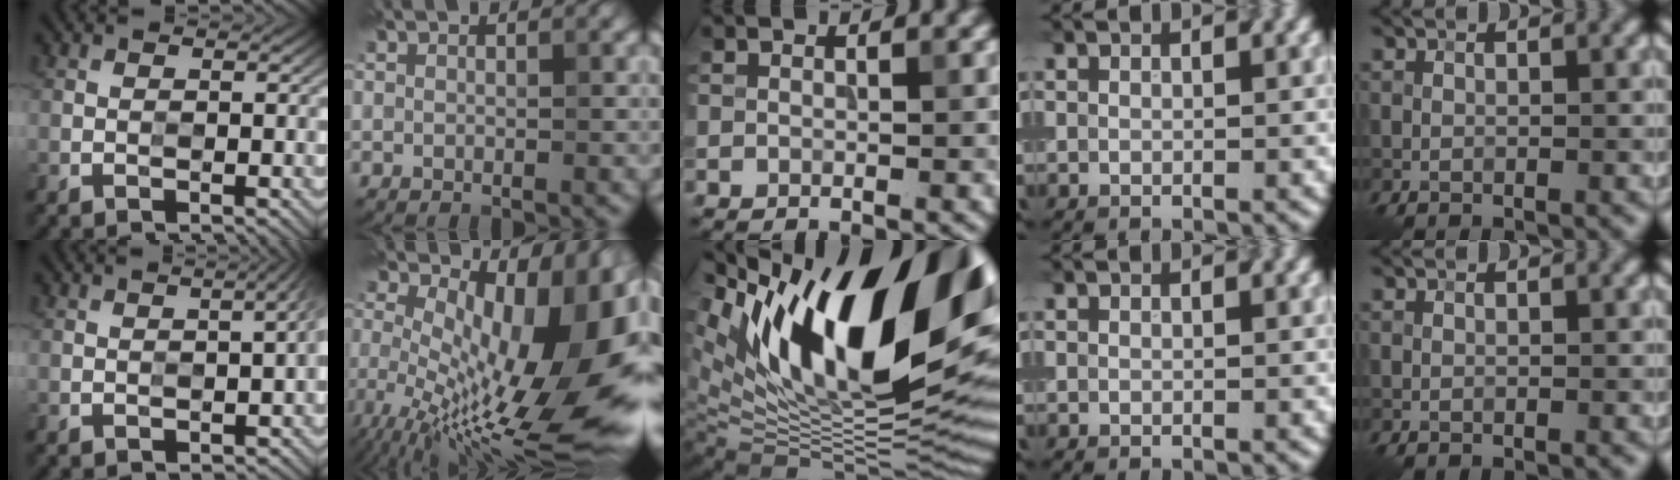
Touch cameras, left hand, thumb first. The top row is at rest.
{"thumb": {"total": 3.2, "force": [-0.2, 1.0, 3.0], "torque": [-0.028, 0.009, 0.001]}, "index": {"total": 15.8, "force": [-1.1, 6.0, 14.6], "torque": [-0.184, -0.009, -0.009]}, "middle": {"total": 18.8, "force": [8.2, 9.0, 14.3], "torque": [-0.228, 0.025, 0.145]}}